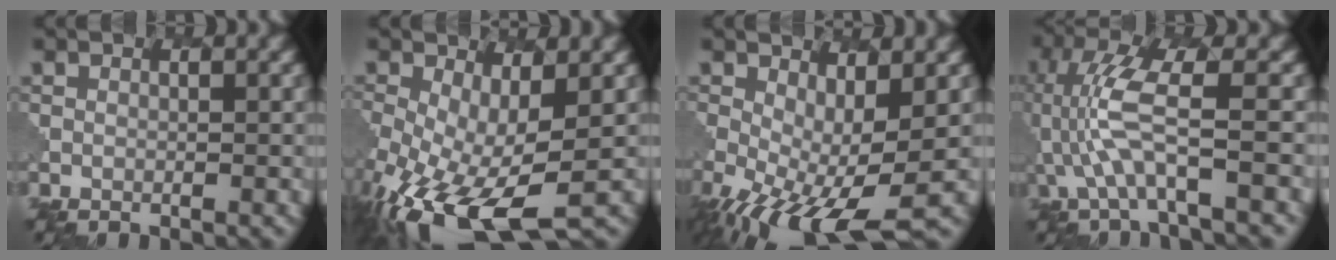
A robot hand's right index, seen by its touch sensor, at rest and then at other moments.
{"total": 11.1, "force": [-4.1, 4.7, 9.2], "torque": [-0.199, -0.053, -0.058]}
{"total": 9.6, "force": [-3.2, 3.6, 8.4], "torque": [-0.167, -0.032, -0.044]}
{"total": 5.4, "force": [-0.7, 0.8, 5.3], "torque": [-0.127, 0.008, -0.008]}